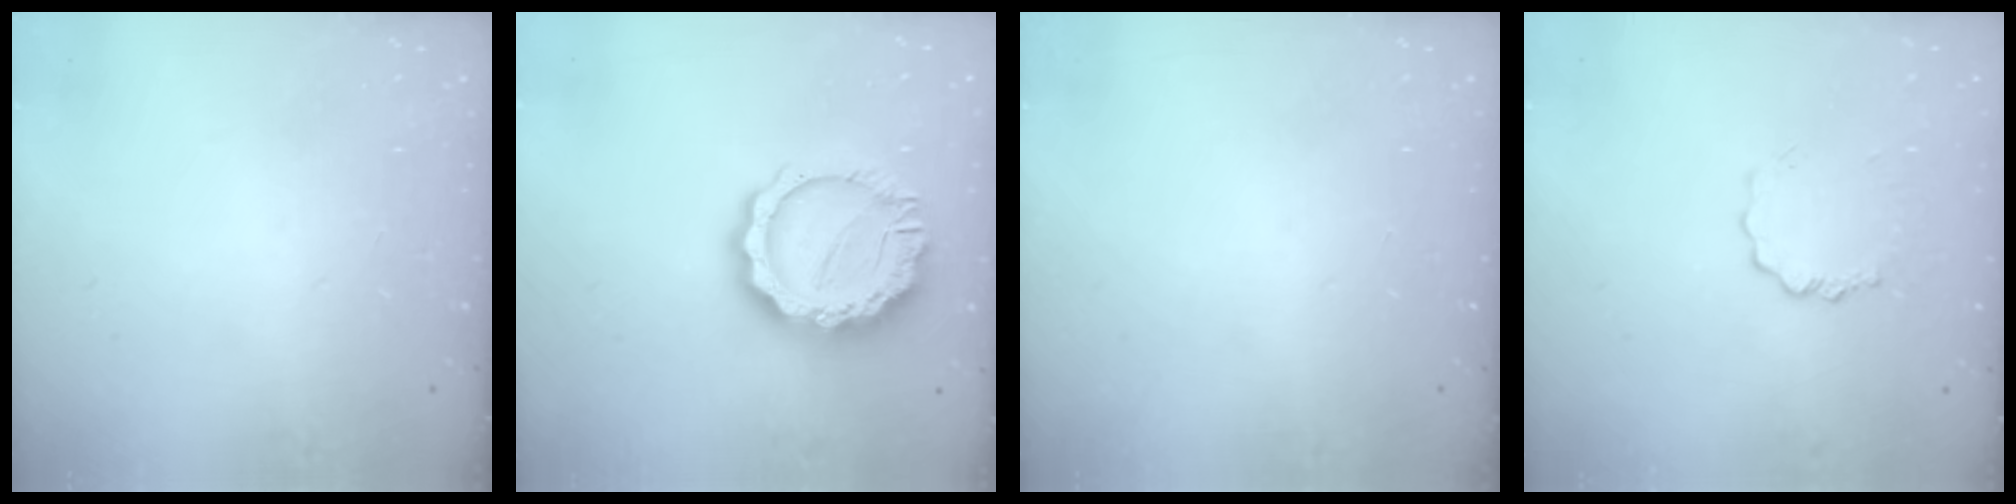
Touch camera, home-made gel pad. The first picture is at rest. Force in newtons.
{"total": 15.1, "press": 15.0, "slide": 1.0}
{"total": 0.0}
{"total": 3.6, "press": 3.6, "slide": 0.3}